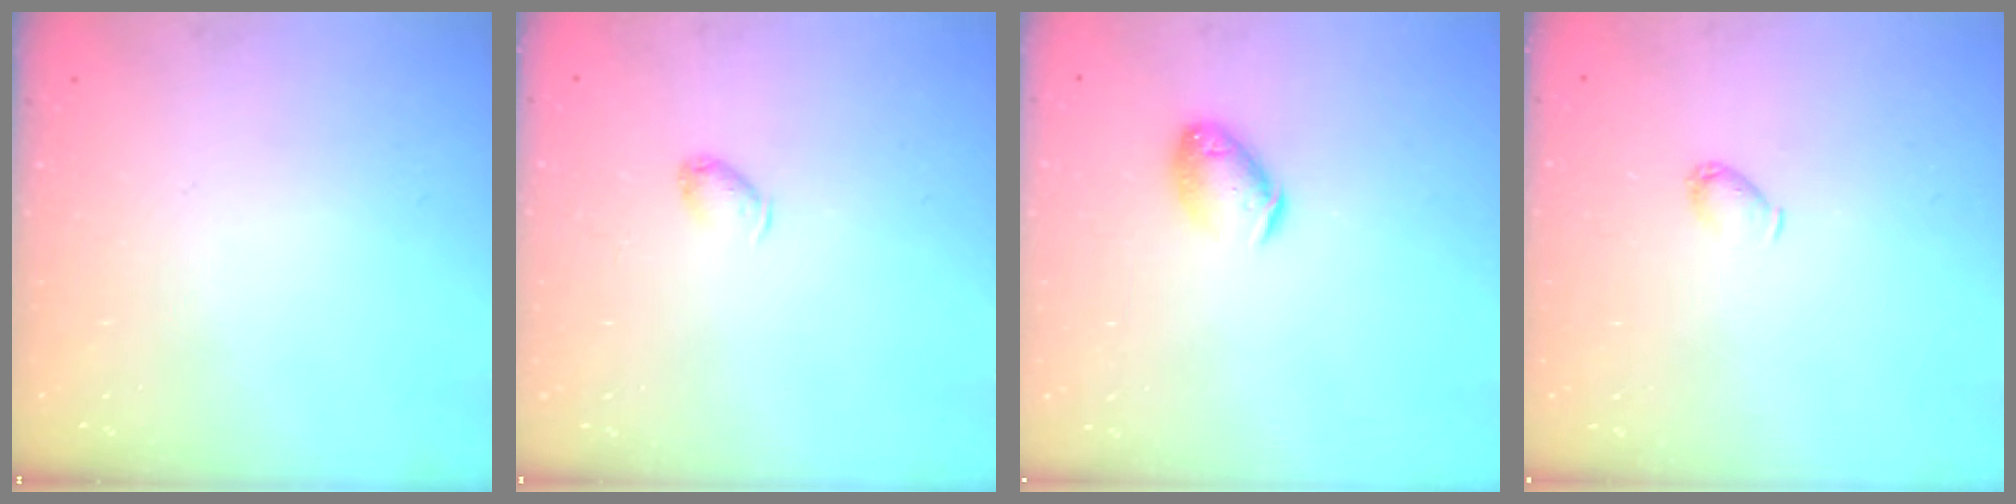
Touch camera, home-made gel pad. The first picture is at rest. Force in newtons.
{"total": 3.5, "press": 3.5, "slide": 0.7}
{"total": 9.2, "press": 9.1, "slide": 1.4}
{"total": 3.2, "press": 3.2, "slide": 0.6}